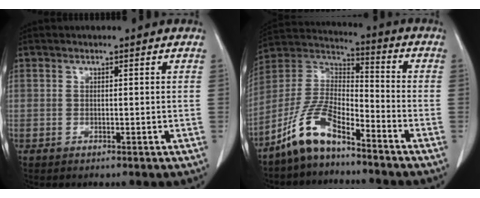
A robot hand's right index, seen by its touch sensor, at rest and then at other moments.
{"total": 10.5, "force": [-7.7, 3.1, 6.3], "torque": [-0.146, 0.017, -0.153]}